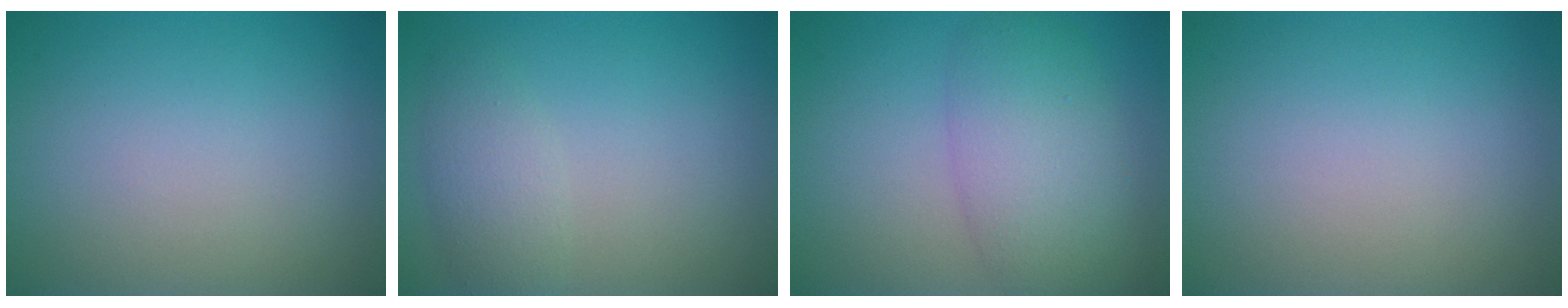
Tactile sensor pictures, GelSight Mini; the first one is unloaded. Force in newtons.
{"total": 2.4, "press": 2.4, "slide": 0.1}
{"total": 5.8, "press": 5.8, "slide": 0.2}
{"total": 0.0}